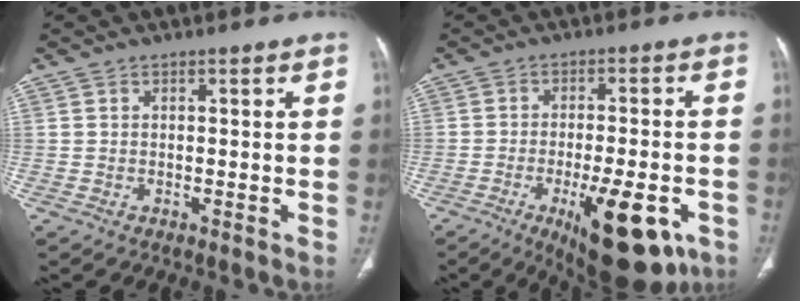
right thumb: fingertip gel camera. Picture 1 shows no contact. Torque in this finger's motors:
{"motor_torque": [5.01, 0.00, 1.53, -1.24, 0.14]}